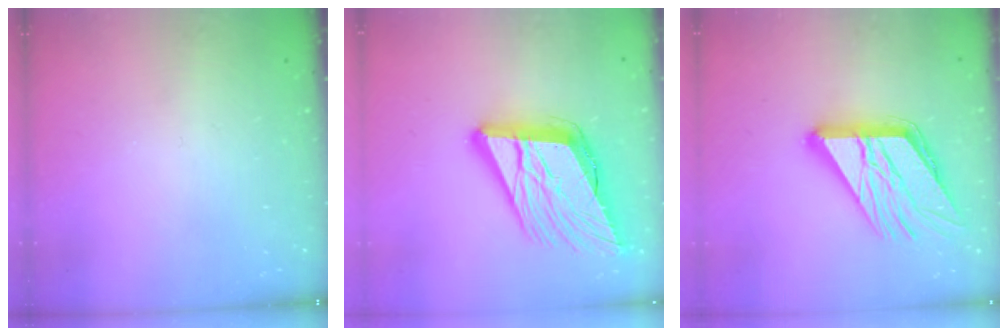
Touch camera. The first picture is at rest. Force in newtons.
{"total": 23.3, "press": 22.8, "slide": 5.1}
{"total": 21.5, "press": 21.3, "slide": 2.9}